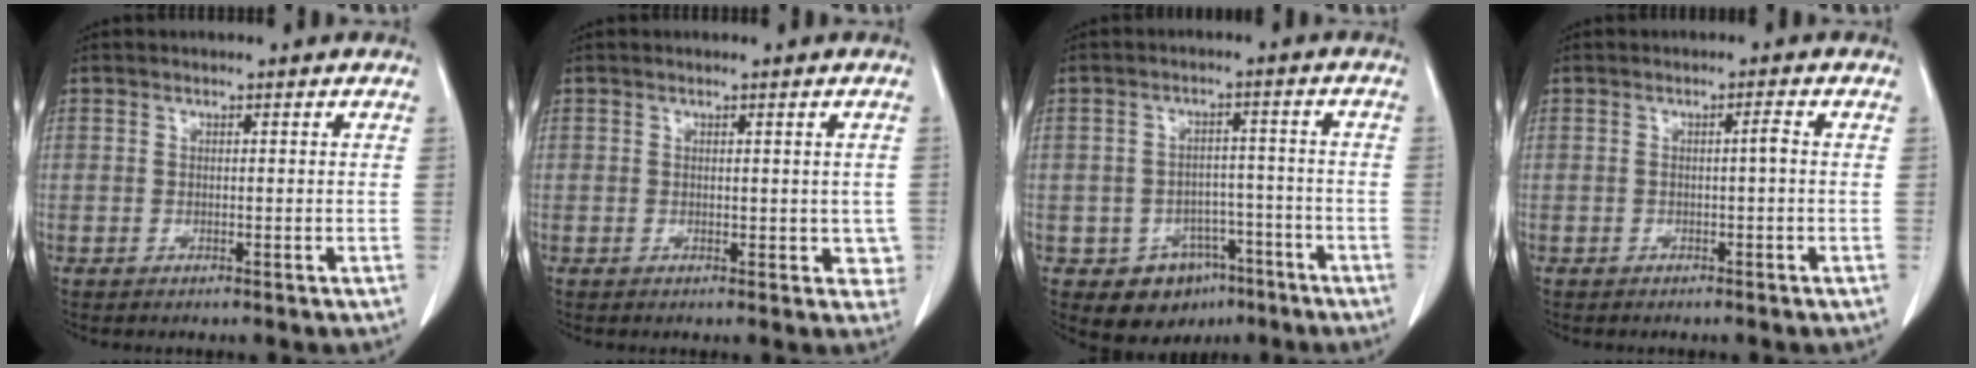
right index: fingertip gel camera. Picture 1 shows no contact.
{"total": 2.7, "force": [0.2, 2.0, 1.7], "torque": [0.001, 0.000, 0.002]}
{"total": 7.4, "force": [-4.0, 5.9, 1.9], "torque": [-0.021, 0.020, -0.048]}
{"total": 1.2, "force": [-0.2, 0.0, 1.2], "torque": [-0.017, 0.003, -0.003]}